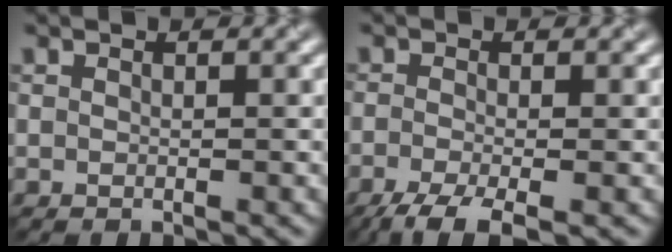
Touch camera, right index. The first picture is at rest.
{"total": 4.2, "force": [-2.8, 1.0, 3.0], "torque": [-0.056, -0.007, -0.062]}